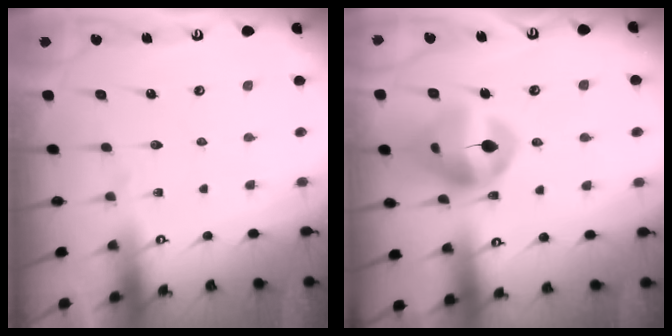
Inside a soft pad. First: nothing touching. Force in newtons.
{"total": 15.1, "press": 14.9, "slide": 2.2}